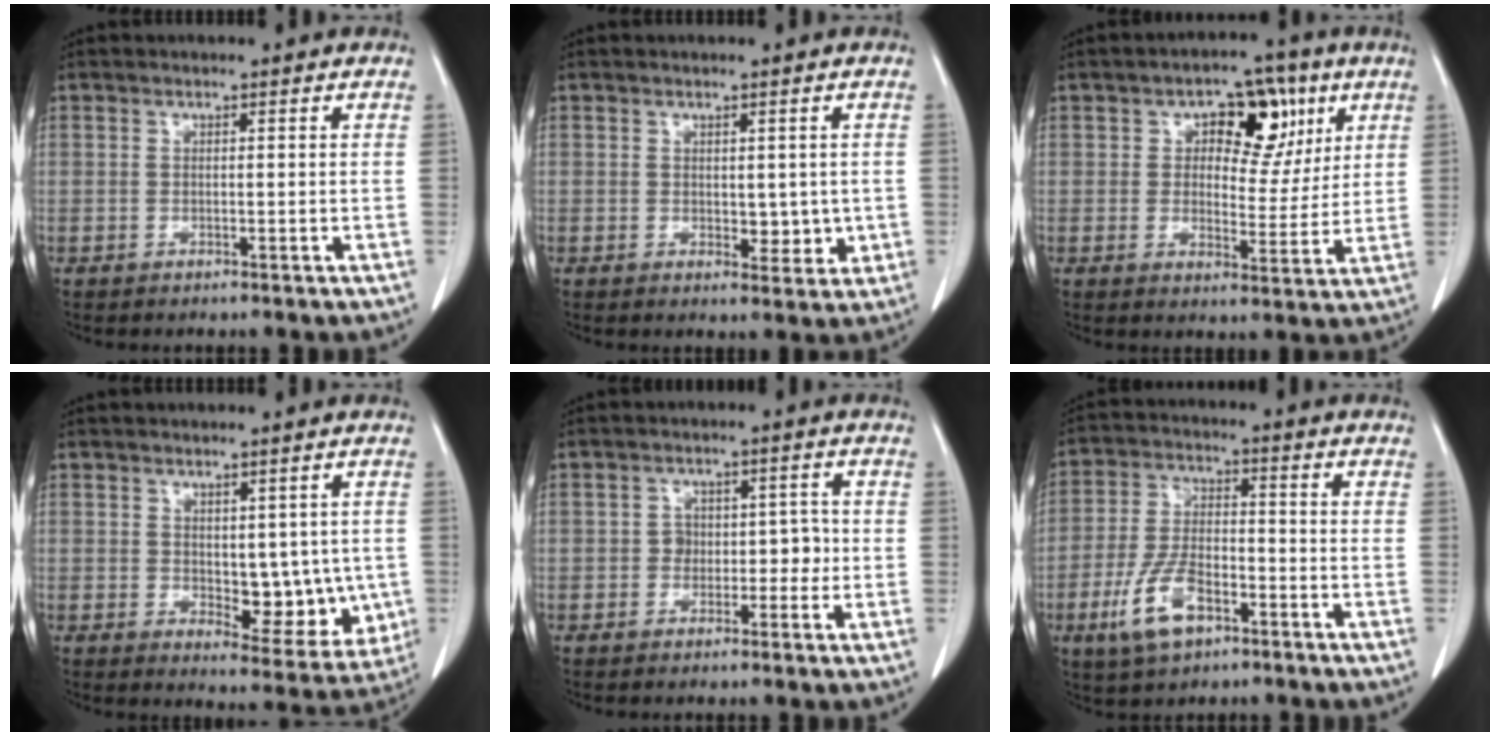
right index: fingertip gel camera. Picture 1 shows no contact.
{"total": 3.4, "force": [0.1, 2.1, 2.6], "torque": [-0.026, -0.005, 0.010]}
{"total": 9.7, "force": [3.9, 5.5, 6.9], "torque": [-0.079, 0.020, 0.055]}
{"total": 8.7, "force": [-0.3, 4.6, 7.3], "torque": [-0.073, -0.006, 0.012]}
{"total": 4.0, "force": [-0.7, 3.1, 2.5], "torque": [-0.017, 0.025, -0.008]}
{"total": 9.6, "force": [-4.8, 4.1, 7.2], "torque": [-0.170, -0.003, -0.087]}